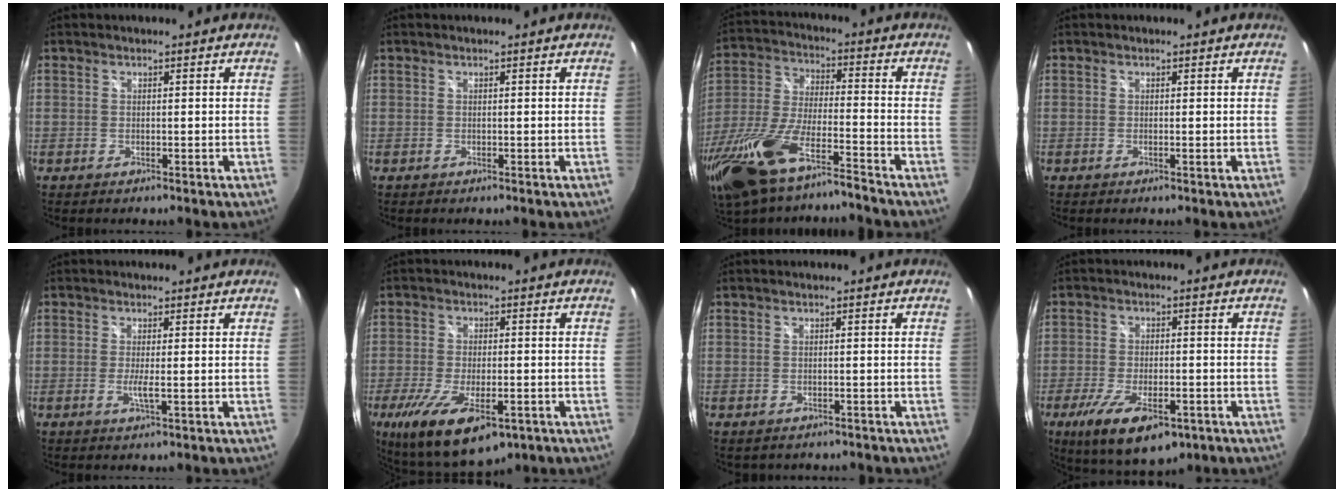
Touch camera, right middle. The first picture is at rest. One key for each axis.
{"total": 0.0}
{"total": 19.5, "fx": -14.1, "fy": 4.3, "fz": 12.7, "tx": -0.283, "ty": -0.039, "tz": -0.267}
{"total": 0.6, "fx": 0.3, "fy": -0.3, "fz": 0.5, "tx": -0.004, "ty": 0.000, "tz": 0.006}
{"total": 2.1, "fx": 0.0, "fy": -0.4, "fz": 2.1, "tx": -0.038, "ty": -0.005, "tz": 0.000}
{"total": 16.8, "fx": -8.4, "fy": 6.7, "fz": 12.8, "tx": -0.262, "ty": -0.055, "tz": -0.126}
{"total": 1.4, "fx": -0.9, "fy": 0.9, "fz": 0.5, "tx": -0.010, "ty": -0.005, "tz": -0.008}
{"total": 13.7, "fx": -7.3, "fy": 5.3, "fz": 10.2, "tx": -0.206, "ty": -0.042, "tz": -0.110}